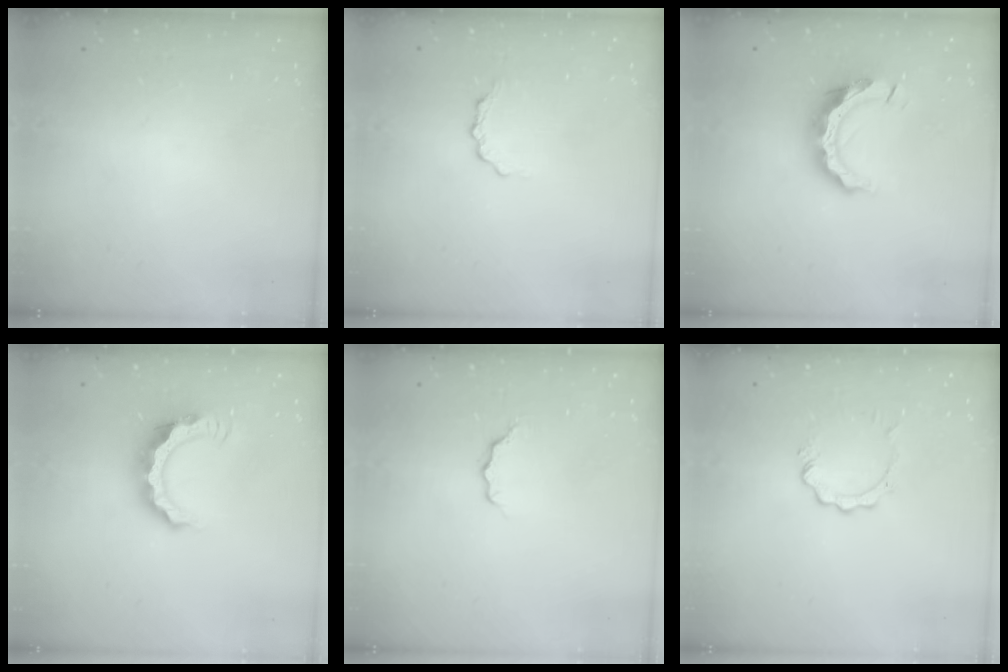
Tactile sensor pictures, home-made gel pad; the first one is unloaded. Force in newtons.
{"total": 3.2, "press": 3.2, "slide": 0.5}
{"total": 10.5, "press": 10.5, "slide": 0.3}
{"total": 9.0, "press": 9.0, "slide": 0.4}
{"total": 3.5, "press": 3.5, "slide": 0.5}
{"total": 2.1, "press": 2.1, "slide": 0.2}